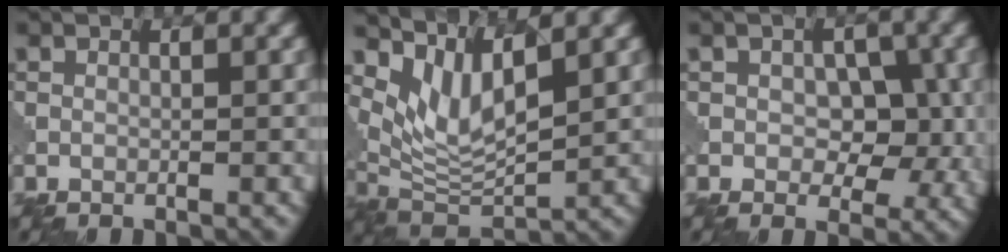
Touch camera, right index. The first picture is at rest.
{"total": 5.4, "force": [3.4, 1.7, 3.8], "torque": [-0.086, -0.013, 0.072]}
{"total": 5.0, "force": [0.0, 3.3, 3.8], "torque": [-0.043, -0.009, 0.001]}